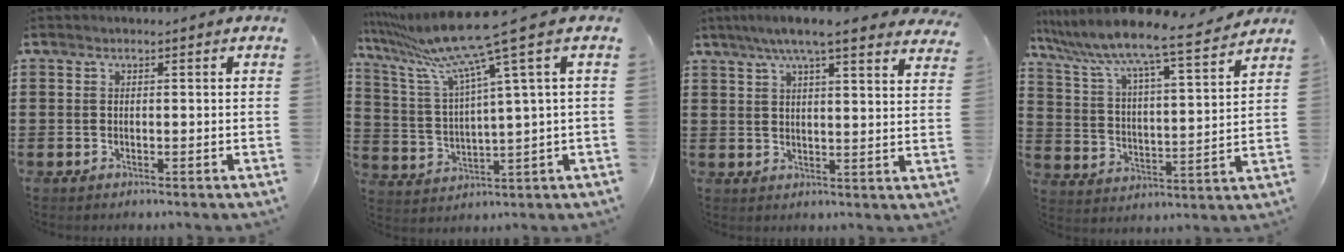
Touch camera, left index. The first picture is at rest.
{"total": 11.4, "force": [7.5, -0.5, 8.6], "torque": [-0.209, -0.044, 0.113]}
{"total": 6.8, "force": [5.5, 0.3, 4.0], "torque": [-0.091, -0.010, 0.096]}
{"total": 7.7, "force": [7.1, -0.3, 3.1], "torque": [-0.093, -0.053, 0.110]}